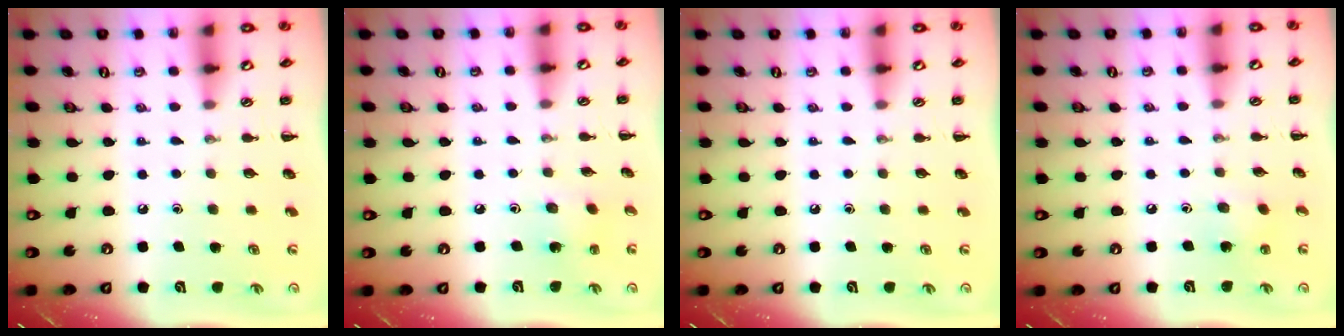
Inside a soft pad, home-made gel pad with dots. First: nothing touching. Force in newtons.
{"total": 1.6, "press": 1.5, "slide": 0.5}
{"total": 0.0}
{"total": 2.8, "press": 2.7, "slide": 0.6}